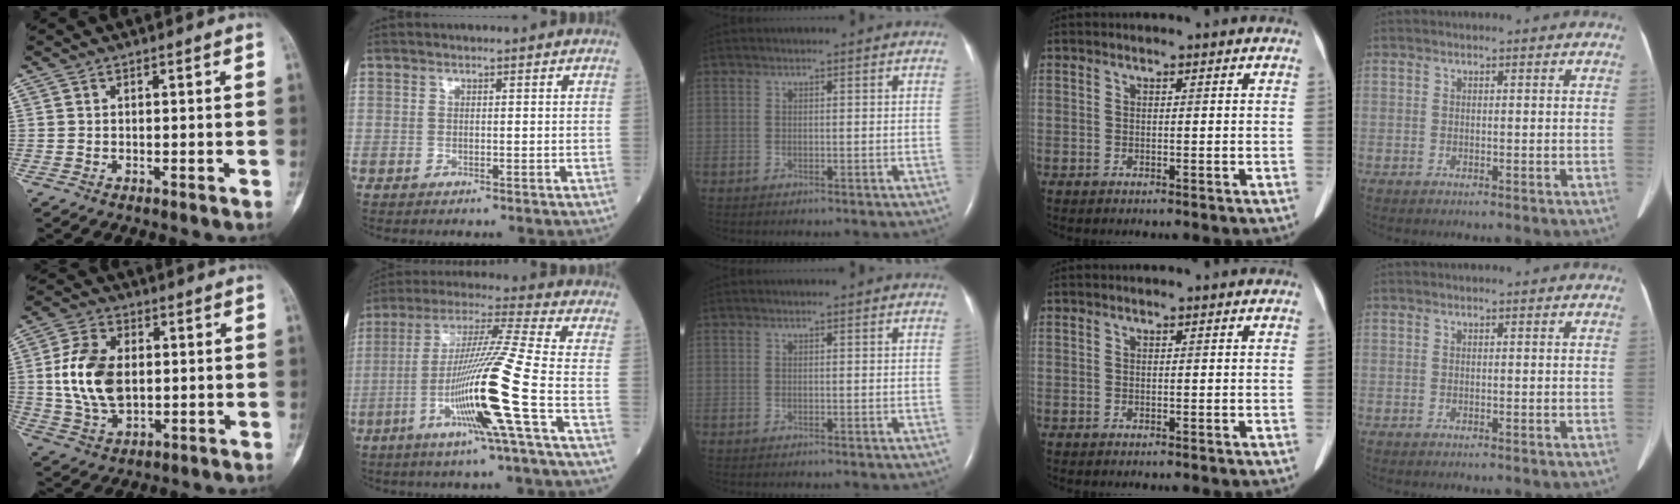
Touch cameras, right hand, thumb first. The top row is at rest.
{"thumb": {"total": 12.9, "force": [0.8, 8.3, 9.8], "torque": [-0.180, -0.001, 0.021]}, "index": {"total": 15.5, "force": [-4.9, -2.6, 14.5], "torque": [-0.276, -0.013, -0.096]}}